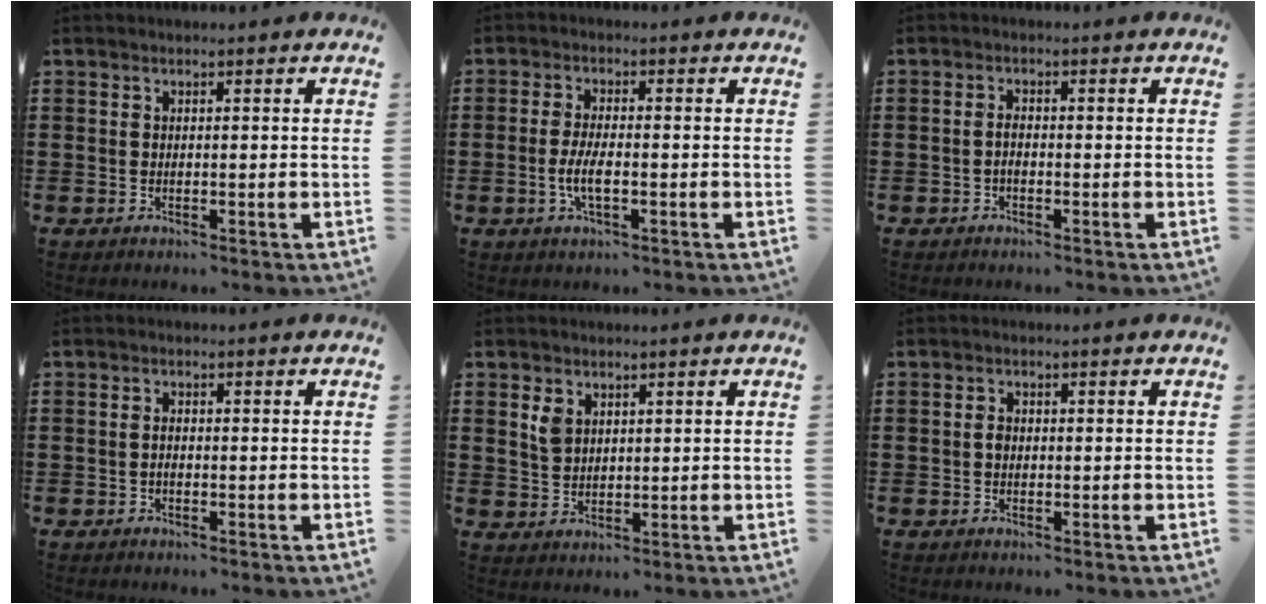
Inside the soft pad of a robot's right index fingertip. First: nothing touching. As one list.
[{"total": 4.2, "force": [-1.1, 1.1, 3.8], "torque": [-0.087, -0.005, -0.027]}, {"total": 1.3, "force": [-0.6, 0.6, 1.0], "torque": [-0.021, 0.000, -0.011]}, {"total": 0.9, "force": [-0.4, 0.5, 0.6], "torque": [-0.013, -0.002, -0.007]}, {"total": 2.9, "force": [1.6, 1.9, 1.5], "torque": [-0.035, 0.006, 0.029]}, {"total": 1.2, "force": [-0.2, 0.8, 0.8], "torque": [-0.018, 0.002, -0.004]}]